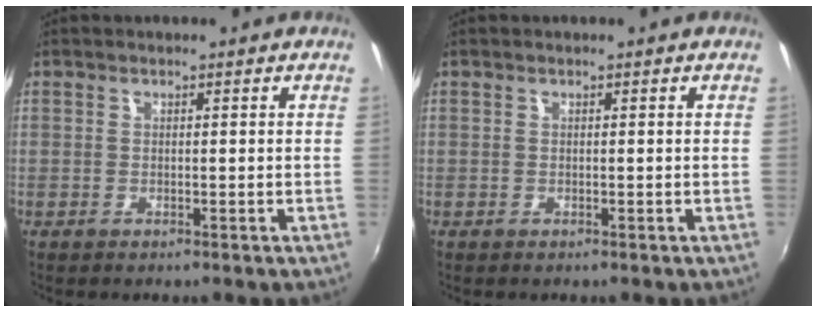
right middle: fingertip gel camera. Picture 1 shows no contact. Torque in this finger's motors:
{"motor_torque": [0.02, 0.05, -0.03, -0.01]}